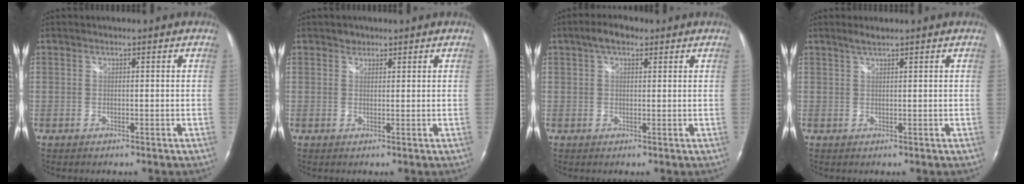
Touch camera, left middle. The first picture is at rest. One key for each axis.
{"total": 1.3, "fx": 1.0, "fy": 0.8, "fz": 0.1, "tx": 0.002, "ty": -0.003, "tz": 0.012}
{"total": 3.7, "fx": 2.2, "fy": 1.7, "fz": 2.4, "tx": -0.048, "ty": 0.015, "tz": 0.037}
{"total": 1.6, "fx": 1.3, "fy": 0.0, "fz": 0.8, "tx": -0.022, "ty": 0.003, "tz": 0.029}